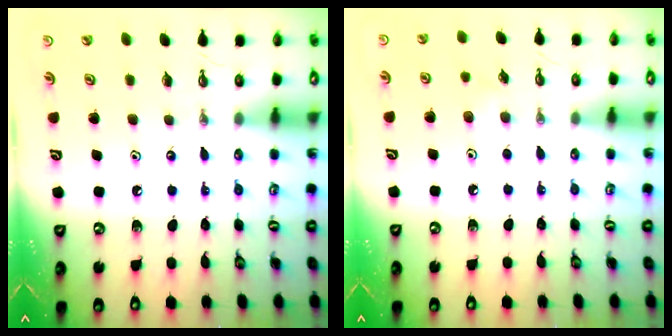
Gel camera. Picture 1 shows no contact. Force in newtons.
{"total": 3.8, "press": 3.7, "slide": 0.8}